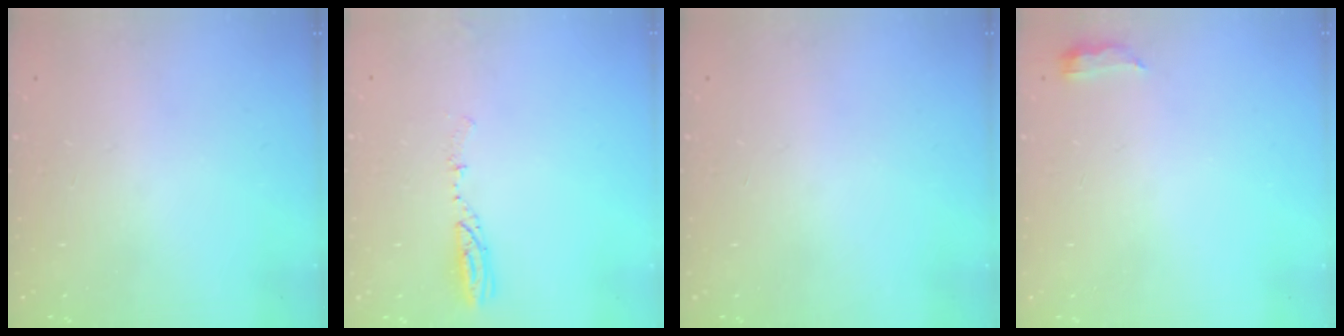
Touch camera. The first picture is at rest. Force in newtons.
{"total": 4.8, "press": 4.7, "slide": 1.0}
{"total": 0.0}
{"total": 4.0, "press": 3.7, "slide": 1.3}